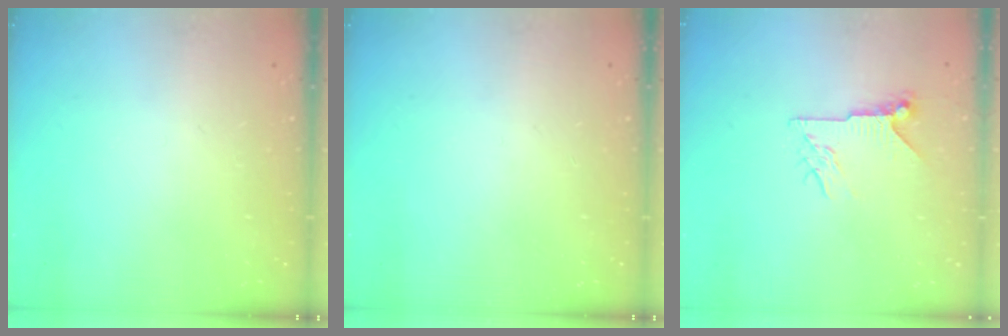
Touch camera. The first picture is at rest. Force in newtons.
{"total": 0.0}
{"total": 7.2, "press": 7.2, "slide": 0.2}